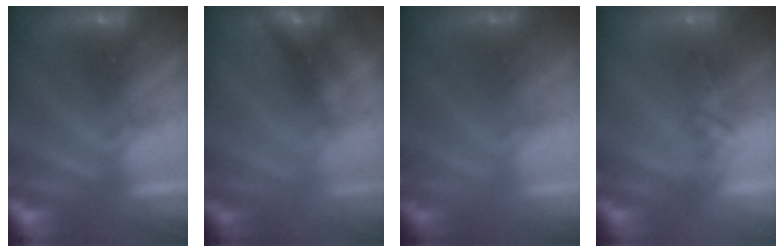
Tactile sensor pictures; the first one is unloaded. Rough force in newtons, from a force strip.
{"total": 2.5}
{"total": 1.7}
{"total": 1.7}